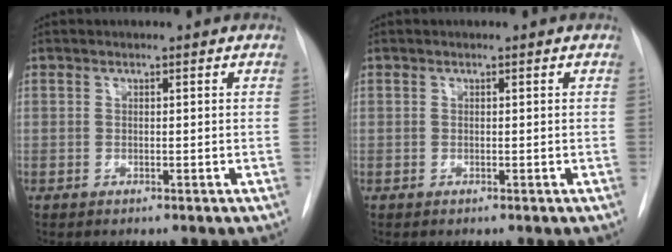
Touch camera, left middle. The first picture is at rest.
{"total": 0.0}